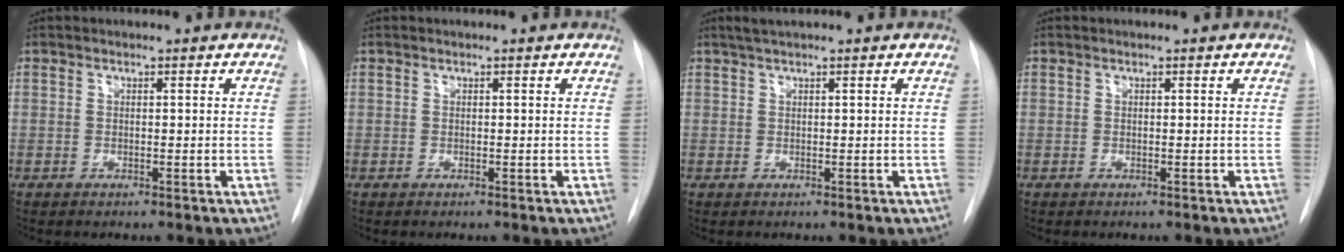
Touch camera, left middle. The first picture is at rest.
{"total": 0.0}
{"total": 1.6, "force": [1.2, -0.1, 1.1], "torque": [-0.023, 0.013, 0.023]}
{"total": 0.0}